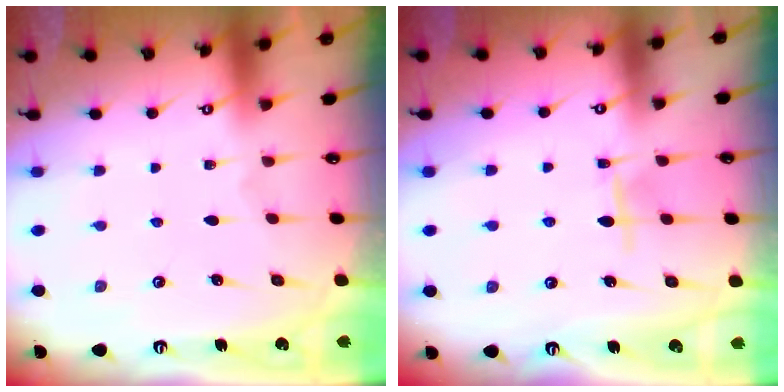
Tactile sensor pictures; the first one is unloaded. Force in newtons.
{"total": 5.8, "press": 5.8, "slide": 0.8}